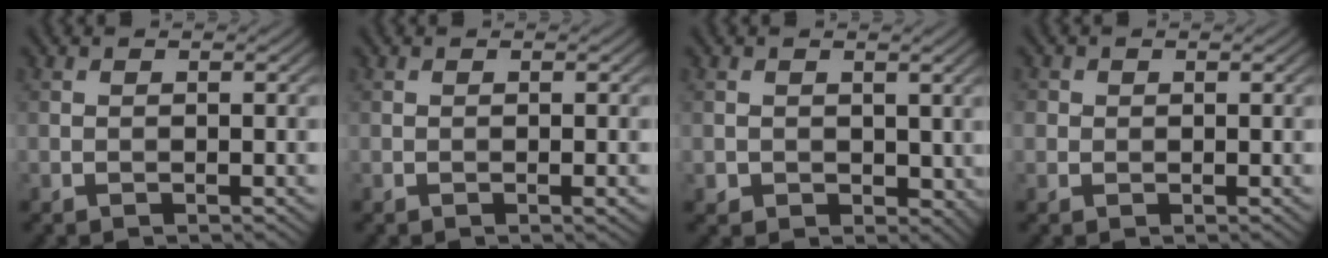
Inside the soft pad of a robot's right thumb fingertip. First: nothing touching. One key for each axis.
{"total": 0.6, "fx": -0.2, "fy": 0.0, "fz": 0.6, "tx": -0.009, "ty": -0.002, "tz": -0.004}
{"total": 3.1, "fx": 0.5, "fy": 2.7, "fz": 1.4, "tx": -0.035, "ty": -0.012, "tz": 0.009}
{"total": 1.4, "fx": 0.2, "fy": 1.3, "fz": 0.3, "tx": -0.004, "ty": -0.003, "tz": 0.000}